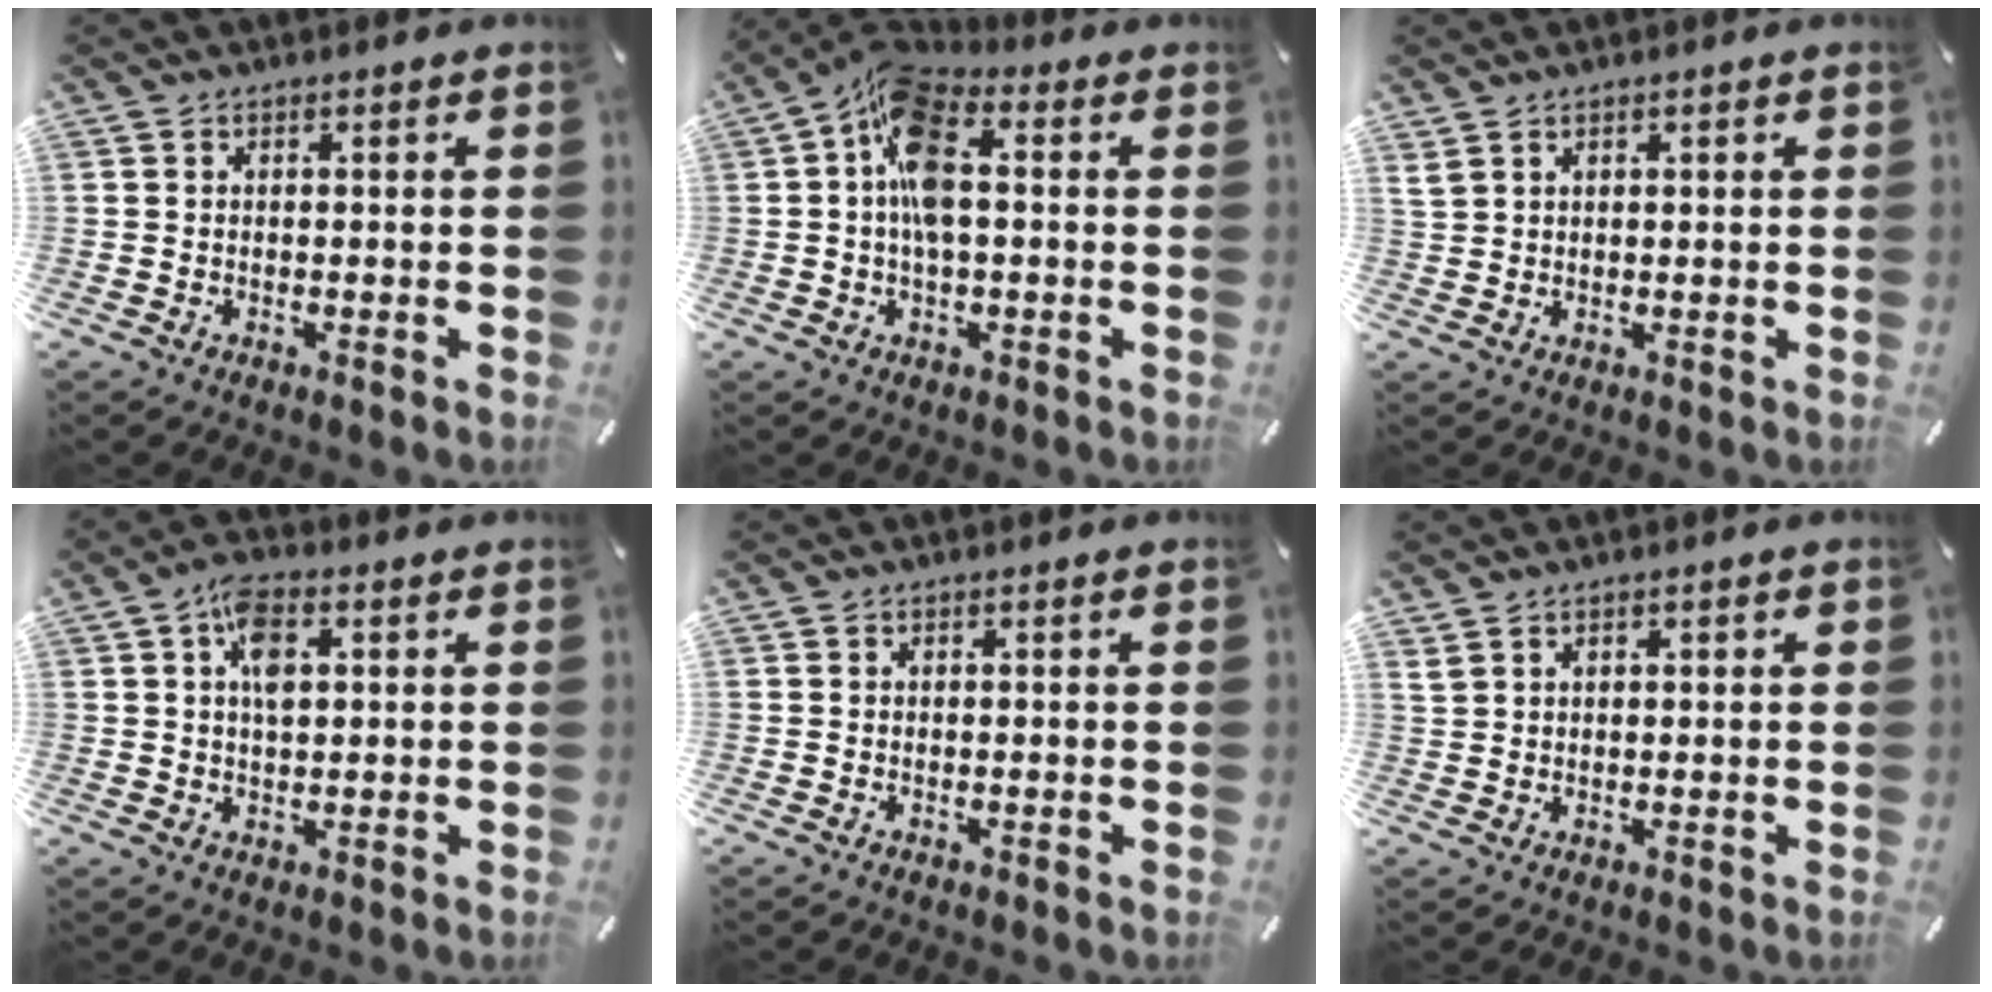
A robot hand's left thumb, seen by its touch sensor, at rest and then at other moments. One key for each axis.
{"total": 12.0, "fx": 0.7, "fy": 6.1, "fz": 10.3, "tx": -0.216, "ty": 0.002, "tz": 0.015}
{"total": 1.9, "fx": 1.2, "fy": 1.4, "fz": 0.6, "tx": -0.014, "ty": 0.001, "tz": 0.022}
{"total": 6.4, "fx": 1.7, "fy": 3.6, "fz": 5.0, "tx": -0.081, "ty": 0.002, "tz": 0.025}
{"total": 0.0}
{"total": 1.7, "fx": 1.1, "fy": 1.2, "fz": 0.5, "tx": -0.012, "ty": 0.002, "tz": 0.020}